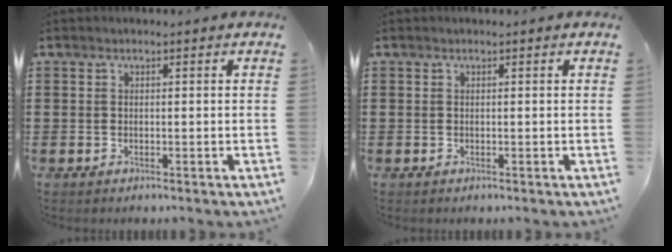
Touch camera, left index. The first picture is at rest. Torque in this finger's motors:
{"motor_torque": [-0.03, 0.03, 0.00, -0.01]}